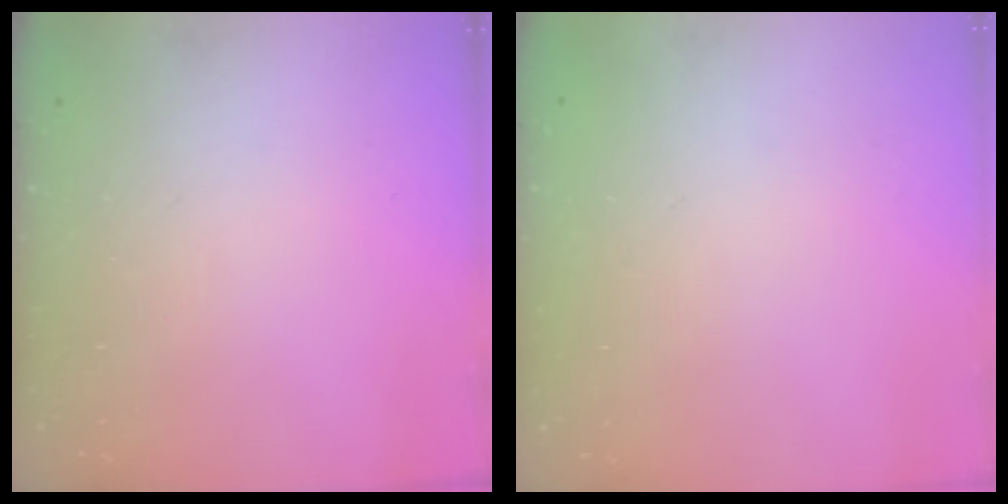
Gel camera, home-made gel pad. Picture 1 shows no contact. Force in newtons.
{"total": 1.8, "press": 1.8, "slide": 0.1}